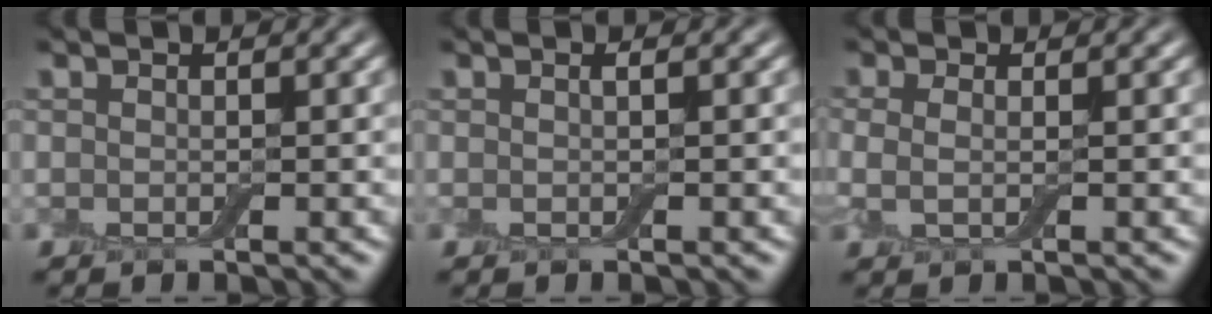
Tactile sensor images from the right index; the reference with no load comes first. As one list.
[{"total": 0.7, "force": [0.1, 0.1, 0.7], "torque": [-0.015, 0.002, 0.000]}, {"total": 1.6, "force": [0.1, 0.7, 1.5], "torque": [-0.035, -0.001, -0.002]}]